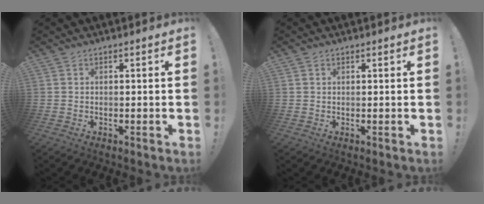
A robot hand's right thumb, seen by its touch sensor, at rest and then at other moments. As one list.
[{"total": 0.7, "force": [0.5, 0.5, 0.1], "torque": [0.007, -0.002, 0.008]}]